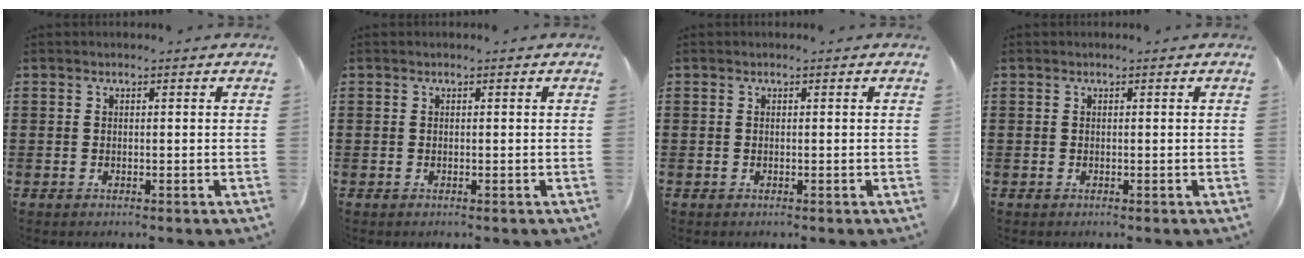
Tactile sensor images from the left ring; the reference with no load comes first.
{"total": 0.0}
{"total": 0.0}
{"total": 0.0}